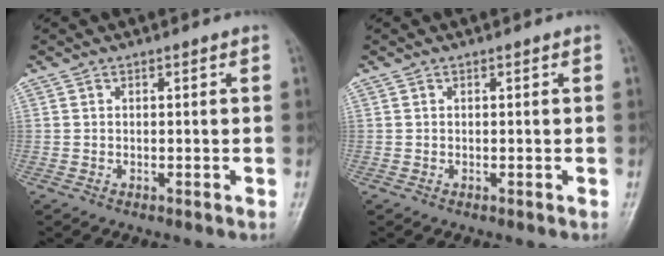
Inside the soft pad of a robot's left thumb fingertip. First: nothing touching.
{"total": 0.0}